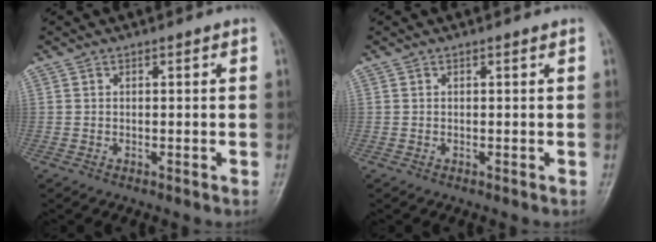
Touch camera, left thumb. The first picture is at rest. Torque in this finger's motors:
{"motor_torque": [0.00, 0.00, -0.05, 0.05, 0.00]}